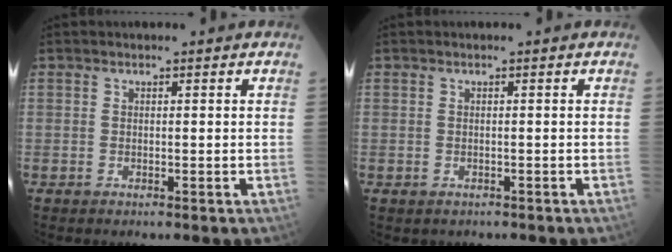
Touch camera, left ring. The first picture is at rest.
{"total": 1.1, "force": [-0.7, 0.8, 0.1], "torque": [-0.004, 0.002, -0.007]}